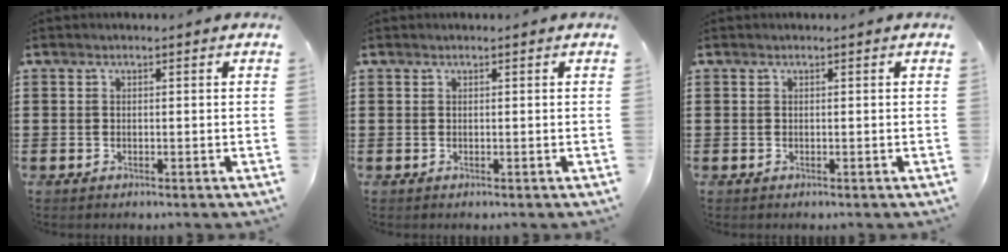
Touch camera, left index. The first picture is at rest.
{"total": 0.0}
{"total": 0.0}